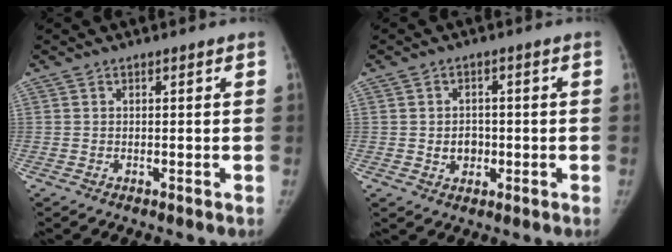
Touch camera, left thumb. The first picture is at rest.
{"total": 3.7, "force": [-0.6, 3.1, 1.8], "torque": [-0.009, 0.005, -0.006]}